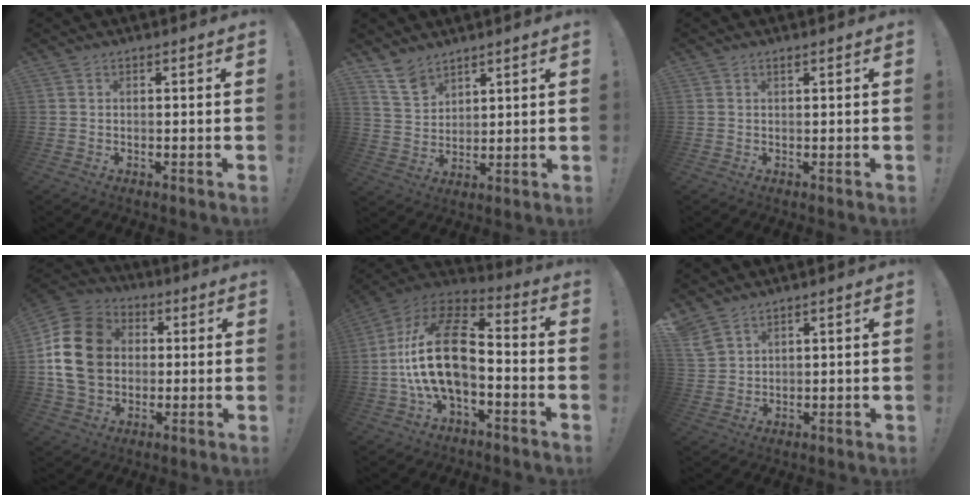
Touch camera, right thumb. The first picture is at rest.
{"total": 8.6, "force": [6.8, 4.4, 2.9], "torque": [-0.053, -0.042, 0.132]}
{"total": 0.6, "force": [0.5, 0.1, 0.4], "torque": [-0.004, -0.001, 0.007]}
{"total": 19.7, "force": [2.0, 15.5, 12.1], "torque": [-0.207, 0.018, 0.044]}
{"total": 20.5, "force": [-2.1, 10.8, 17.3], "torque": [-0.332, 0.021, -0.032]}
{"total": 5.2, "force": [4.1, 2.3, 2.1], "torque": [-0.046, -0.016, 0.083]}